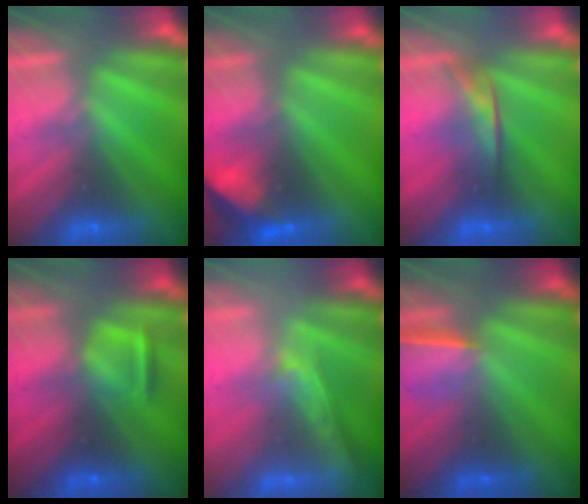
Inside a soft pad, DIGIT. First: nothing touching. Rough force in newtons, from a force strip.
{"total": 6.0}
{"total": 1.8}
{"total": 2.9}
{"total": 1.8}
{"total": 1.6}